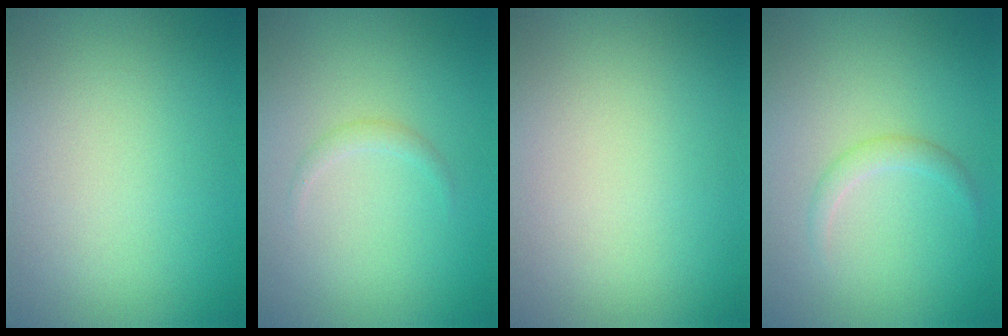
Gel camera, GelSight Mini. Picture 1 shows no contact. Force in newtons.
{"total": 0.8, "press": 0.8, "slide": 0.1}
{"total": 0.0}
{"total": 1.2, "press": 1.2, "slide": 0.0}